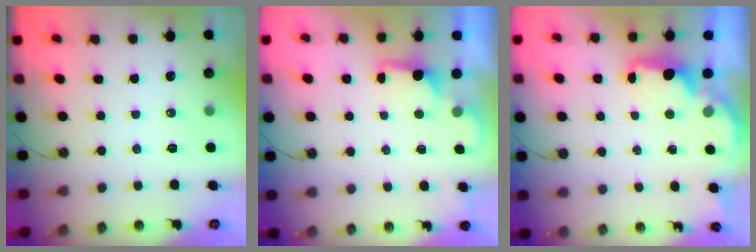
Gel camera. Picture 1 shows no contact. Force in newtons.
{"total": 1.7, "press": 1.5, "slide": 0.9}
{"total": 2.5, "press": 2.4, "slide": 0.8}